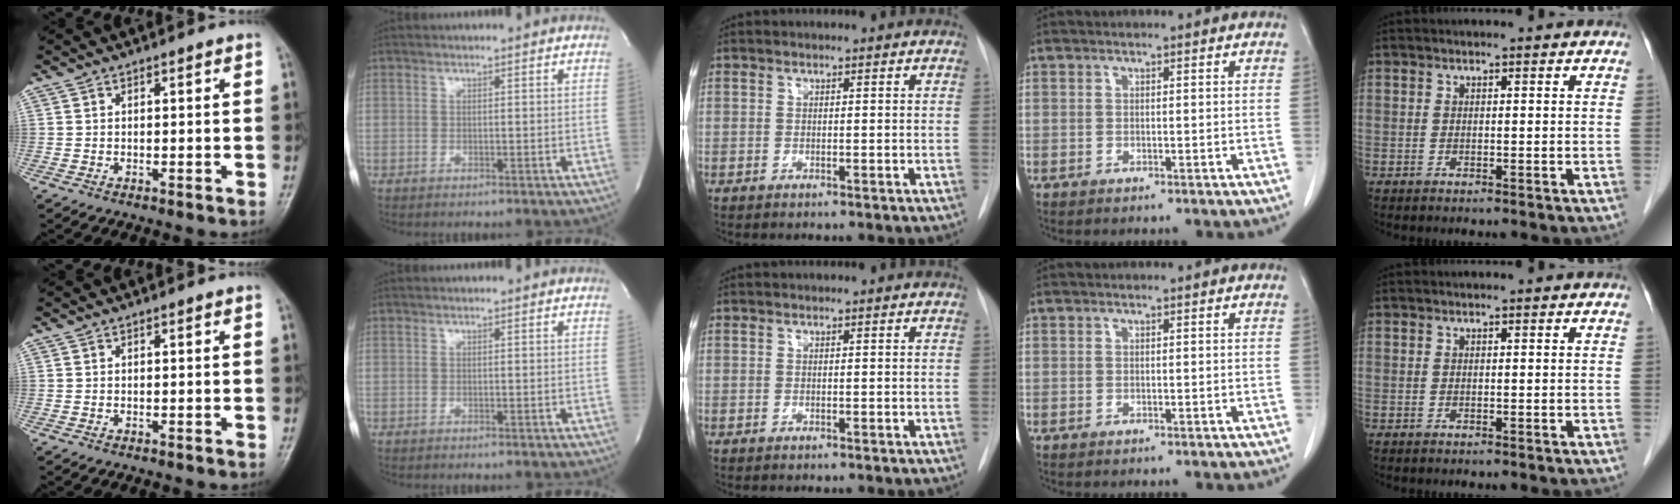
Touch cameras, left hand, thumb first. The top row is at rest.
{}